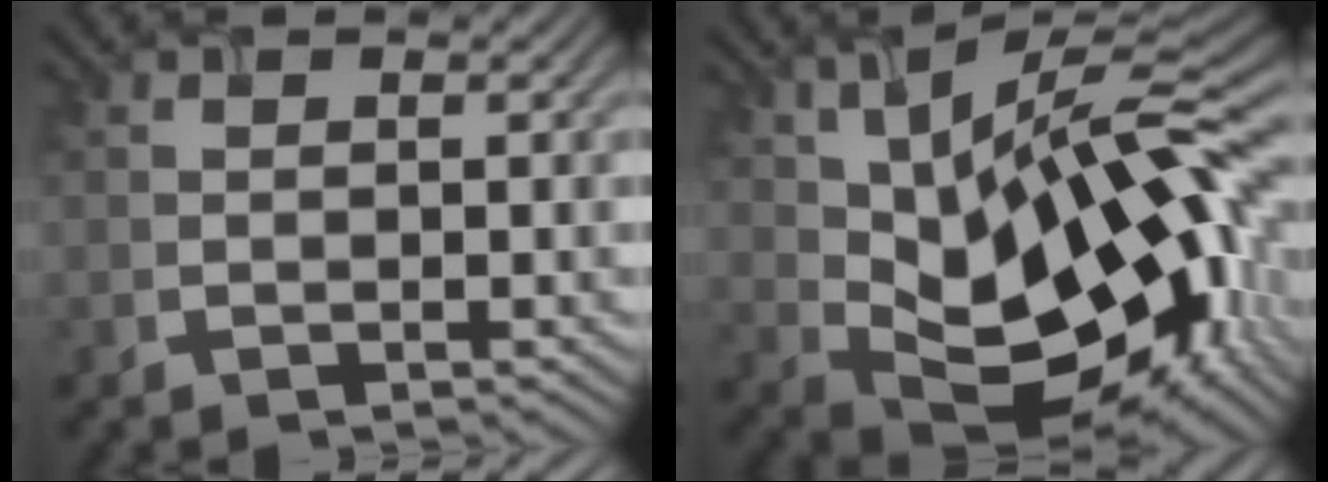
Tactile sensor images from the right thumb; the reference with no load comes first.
{"total": 20.6, "force": [2.4, 10.9, 17.3], "torque": [-0.294, -0.005, 0.059]}